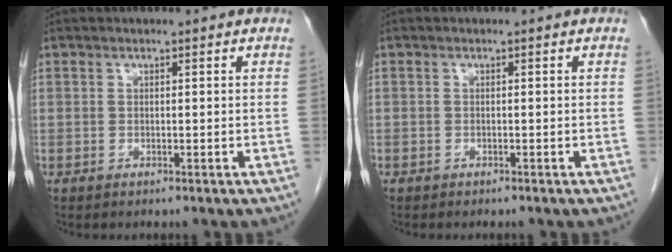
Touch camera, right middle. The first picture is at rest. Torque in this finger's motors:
{"motor_torque": [0.15, -0.16, 0.01, -0.08]}